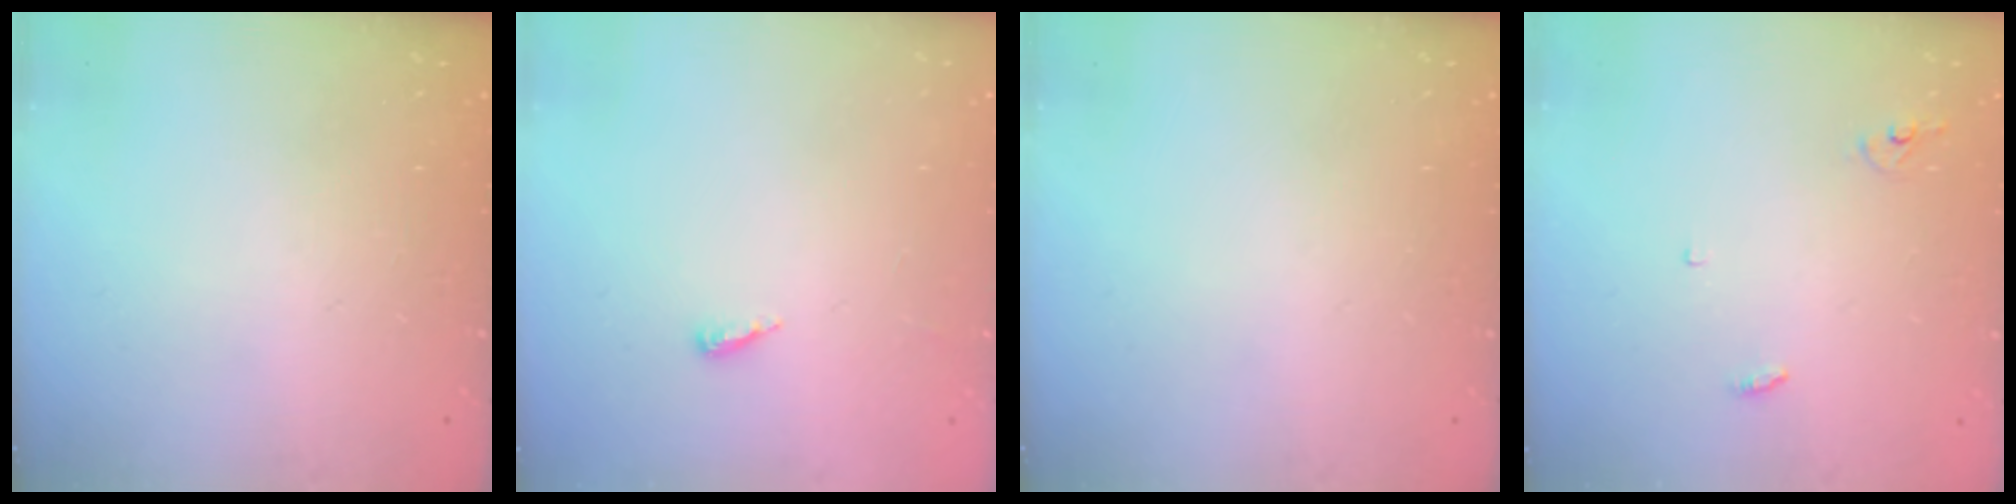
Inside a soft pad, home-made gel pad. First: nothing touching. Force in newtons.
{"total": 2.8, "press": 2.8, "slide": 0.2}
{"total": 0.0}
{"total": 2.9, "press": 2.9, "slide": 0.2}